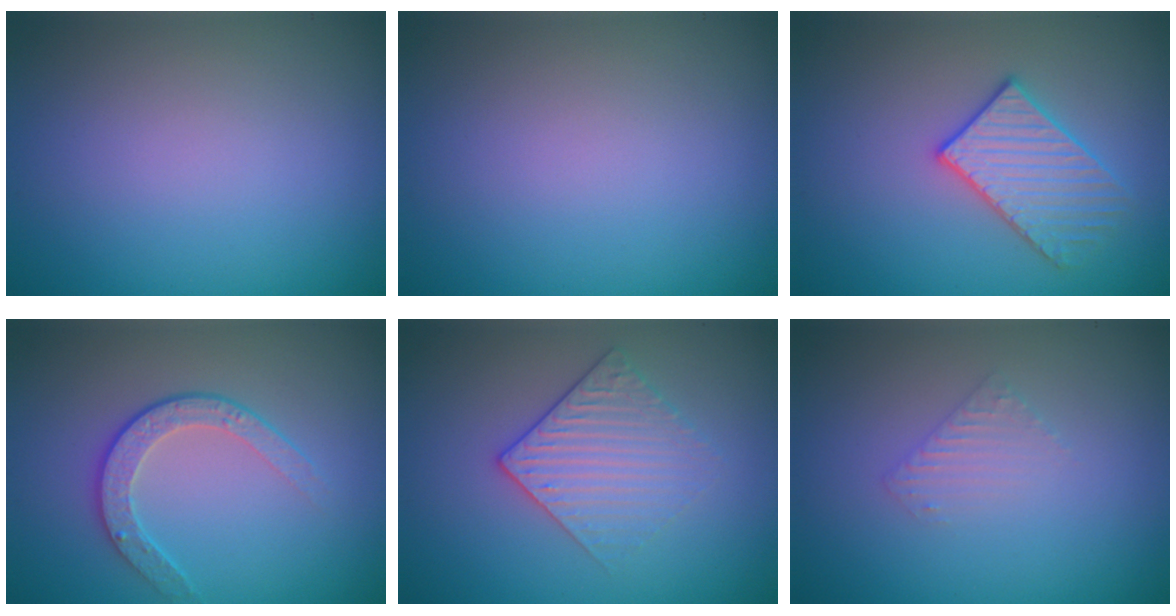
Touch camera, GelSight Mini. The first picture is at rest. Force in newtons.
{"total": 0.0}
{"total": 3.2, "press": 3.1, "slide": 0.6}
{"total": 2.6, "press": 2.0, "slide": 1.7}
{"total": 3.0, "press": 2.7, "slide": 1.3}
{"total": 1.3, "press": 1.3, "slide": 0.3}